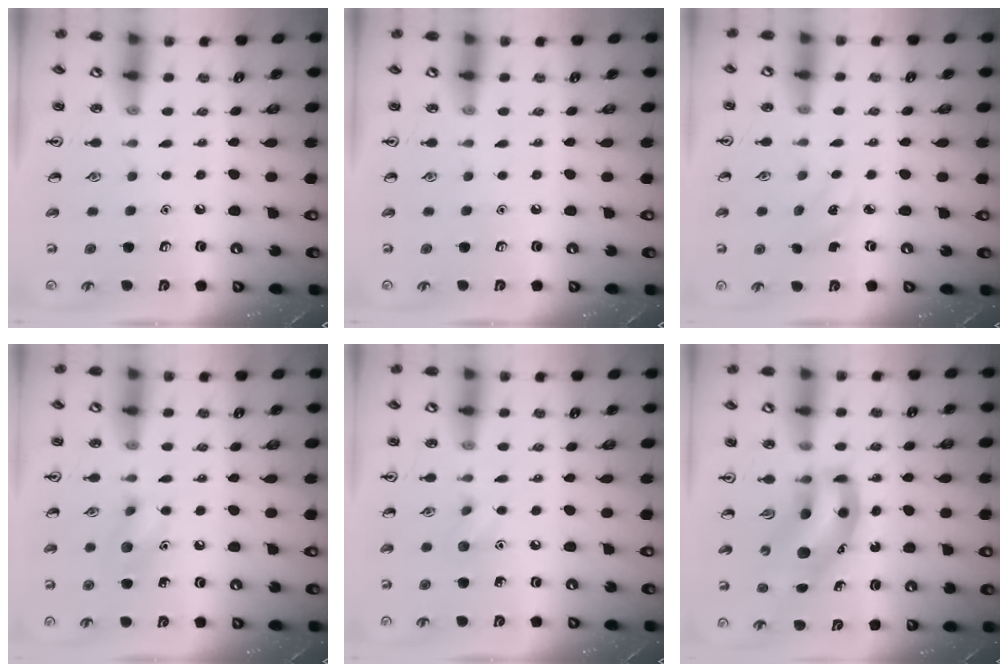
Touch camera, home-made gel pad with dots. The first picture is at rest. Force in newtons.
{"total": 0.0}
{"total": 2.4, "press": 2.2, "slide": 0.8}
{"total": 7.0, "press": 6.9, "slide": 1.3}
{"total": 5.5, "press": 5.2, "slide": 1.8}
{"total": 11.6, "press": 11.1, "slide": 3.3}